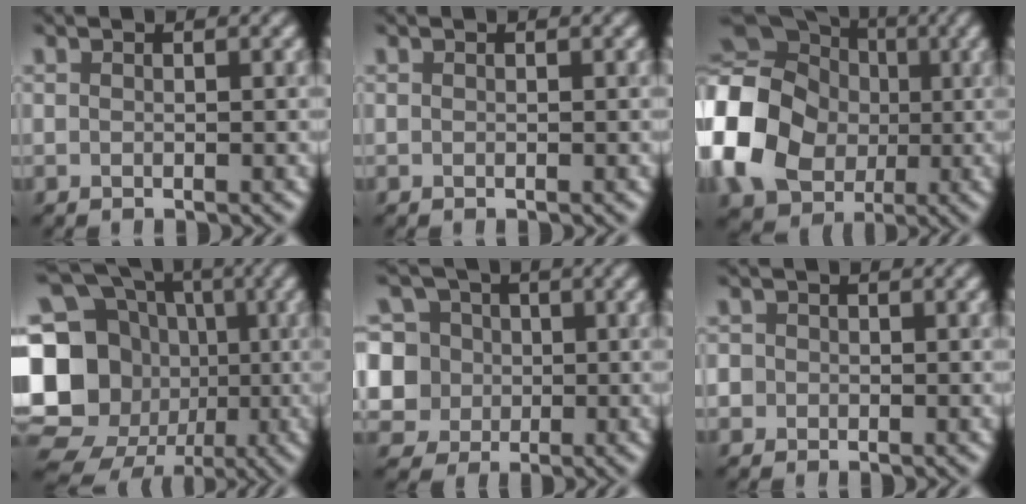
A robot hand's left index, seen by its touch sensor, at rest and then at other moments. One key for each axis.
{"total": 0.0}
{"total": 16.7, "fx": -0.6, "fy": 14.5, "fz": 8.2, "tx": -0.196, "ty": -0.015, "tz": -0.059}
{"total": 21.6, "fx": -2.4, "fy": 19.7, "fz": 8.5, "tx": -0.192, "ty": 0.020, "tz": -0.090}
{"total": 8.2, "fx": 1.0, "fy": 7.8, "fz": 2.4, "tx": -0.065, "ty": 0.029, "tz": 0.000}
{"total": 2.0, "fx": -0.2, "fy": 2.0, "fz": 0.4, "tx": 0.009, "ty": 0.009, "tz": -0.026}